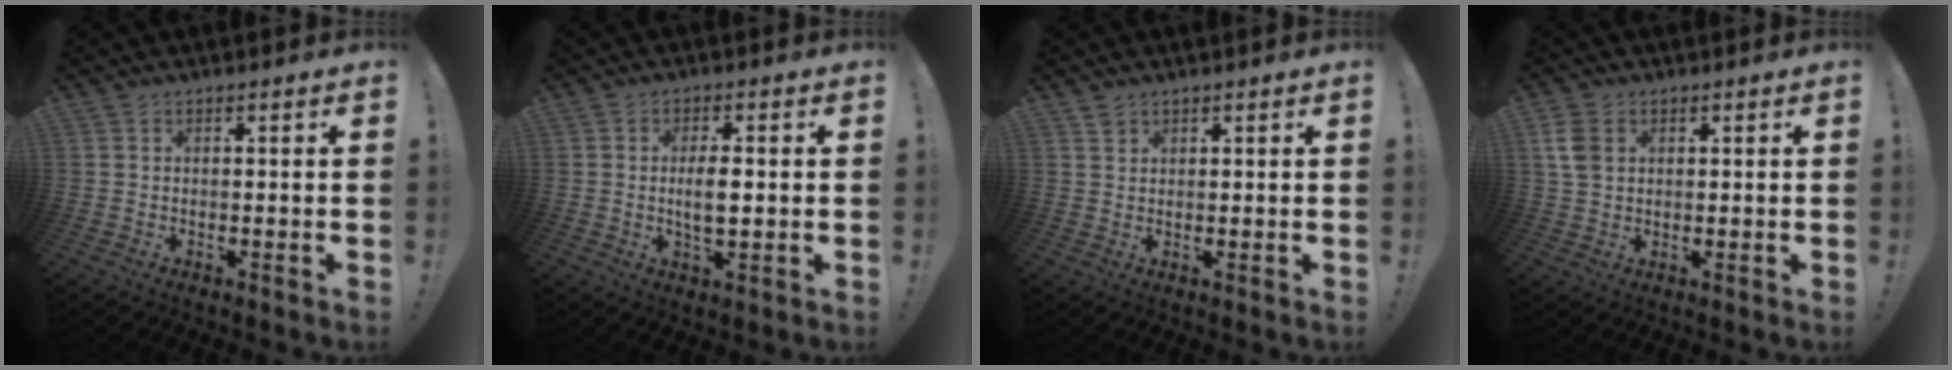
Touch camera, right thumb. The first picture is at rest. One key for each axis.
{"total": 5.6, "fx": -0.1, "fy": 2.3, "fz": 5.1, "tx": -0.092, "ty": -0.003, "tz": -0.009}
{"total": 1.6, "fx": 1.3, "fy": 0.8, "fz": 0.4, "tx": 0.006, "ty": -0.010, "tz": 0.023}
{"total": 6.2, "fx": 1.9, "fy": 4.3, "fz": 4.1, "tx": -0.086, "ty": 0.000, "tz": 0.039}